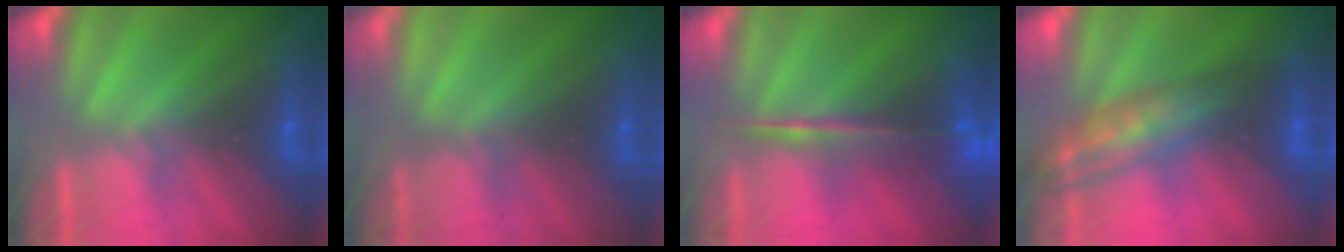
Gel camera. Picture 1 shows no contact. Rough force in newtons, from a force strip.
{"total": 2.9}
{"total": 5.7}
{"total": 2.8}